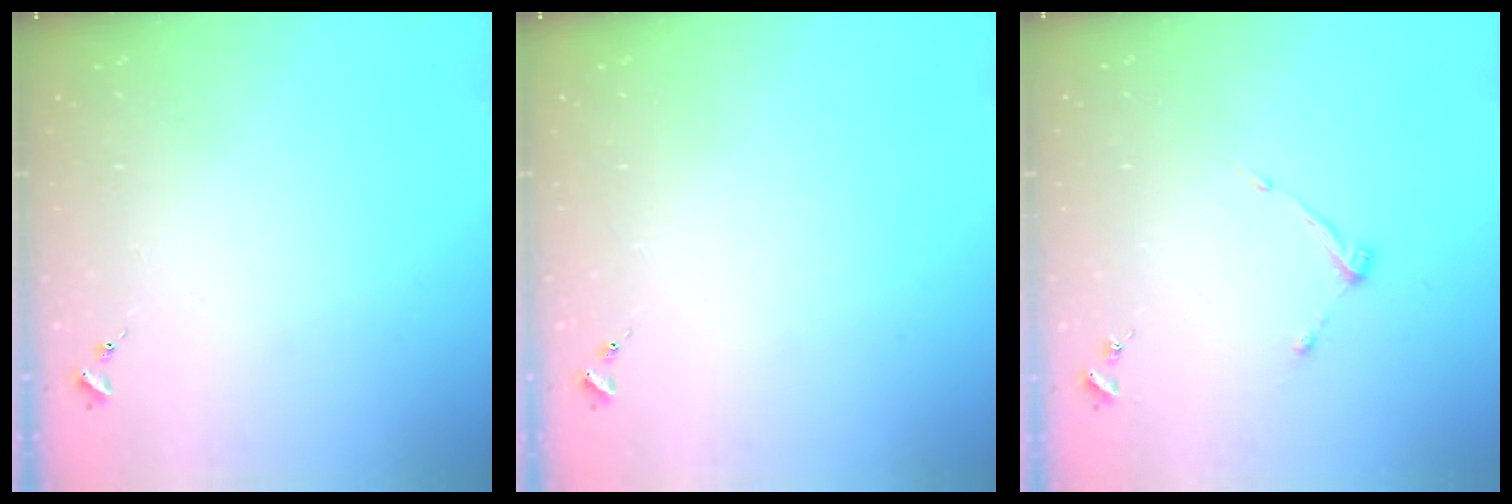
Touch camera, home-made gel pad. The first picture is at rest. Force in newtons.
{"total": 0.0}
{"total": 5.5, "press": 5.5, "slide": 0.7}